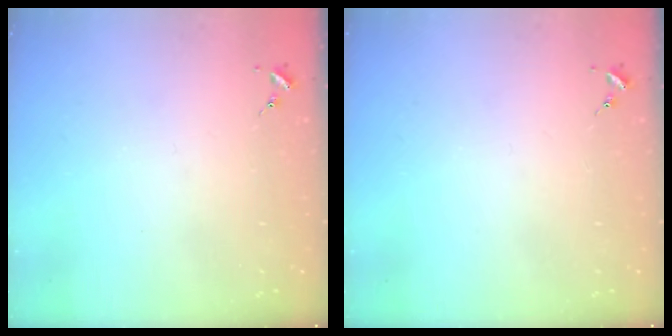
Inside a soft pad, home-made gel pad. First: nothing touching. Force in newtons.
{"total": 0.0}